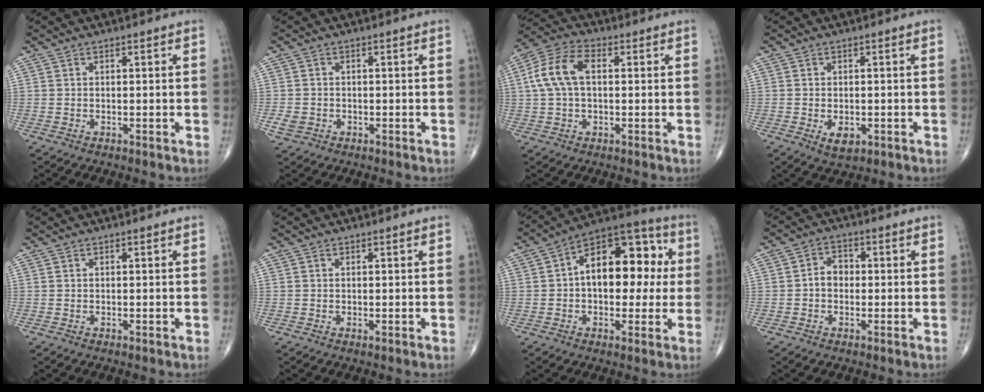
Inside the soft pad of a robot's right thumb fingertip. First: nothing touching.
{"total": 2.4, "force": [-0.8, 2.1, 1.0], "torque": [-0.012, 0.003, -0.011]}
{"total": 9.7, "force": [1.4, 5.7, 7.8], "torque": [-0.167, 0.028, 0.022]}
{"total": 3.4, "force": [-1.1, 2.0, 2.6], "torque": [-0.033, -0.002, -0.010]}
{"total": 0.0}
{"total": 0.0}
{"total": 17.3, "force": [1.8, 10.2, 14.0], "torque": [-0.165, 0.039, 0.017]}
{"total": 3.6, "force": [-0.4, 2.9, 2.2], "torque": [-0.023, 0.017, -0.015]}